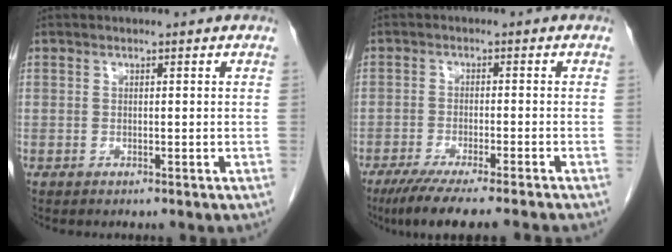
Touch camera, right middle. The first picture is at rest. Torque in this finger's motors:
{"motor_torque": [1.18, -0.96, 0.20, 0.11]}